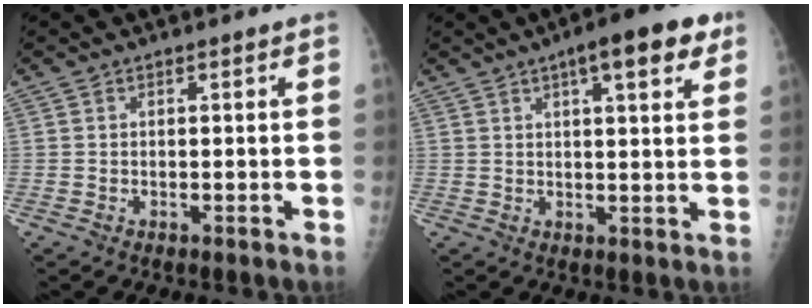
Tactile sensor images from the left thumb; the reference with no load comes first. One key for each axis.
{"total": 10.8, "fx": 5.5, "fy": 3.1, "fz": 8.7, "tx": -0.100, "ty": -0.004, "tz": 0.069}